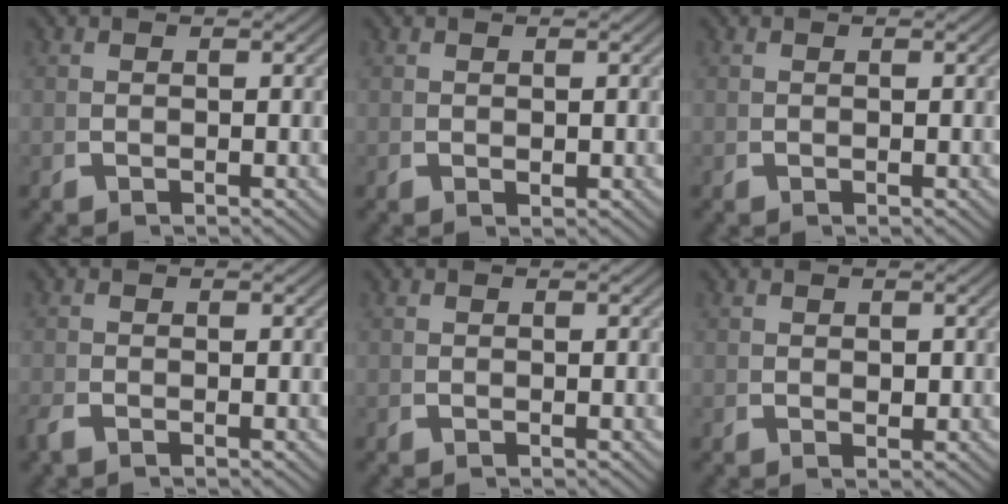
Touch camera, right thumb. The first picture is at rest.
{"total": 0.8, "force": [0.3, 0.5, 0.5], "torque": [-0.009, -0.002, 0.008]}
{"total": 0.0}
{"total": 0.7, "force": [-0.6, 0.1, 0.3], "torque": [-0.004, -0.001, -0.013]}
{"total": 0.0}
{"total": 1.1, "force": [0.4, 0.8, 0.6], "torque": [-0.011, -0.005, 0.011]}